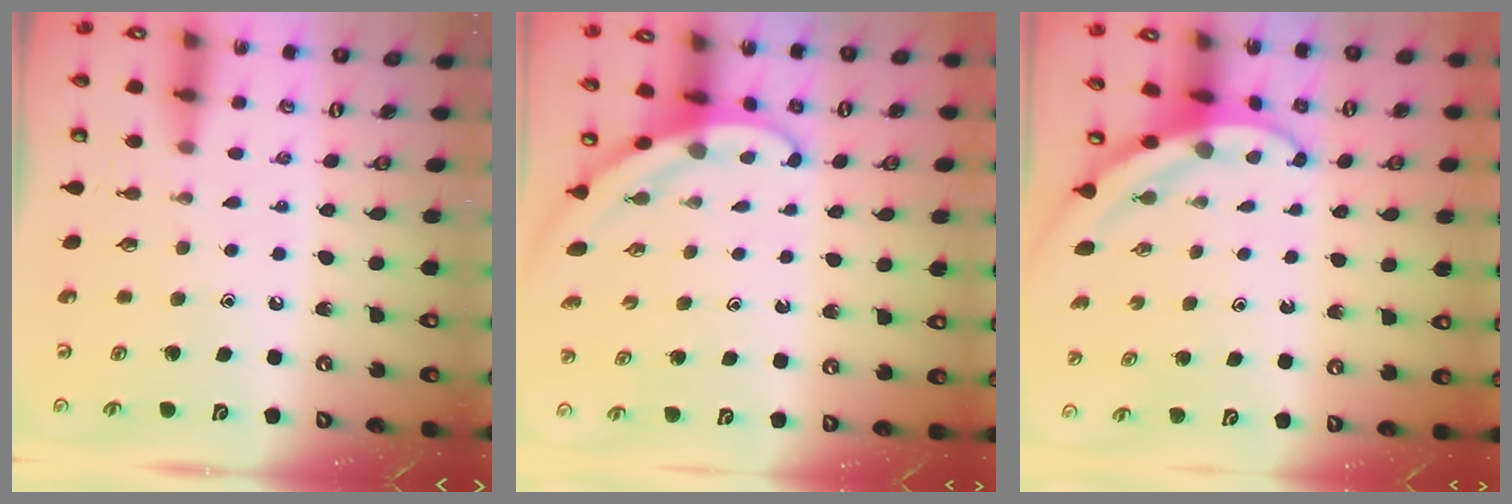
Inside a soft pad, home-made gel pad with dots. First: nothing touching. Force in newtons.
{"total": 3.2, "press": 3.2, "slide": 0.1}
{"total": 3.8, "press": 3.8, "slide": 0.5}